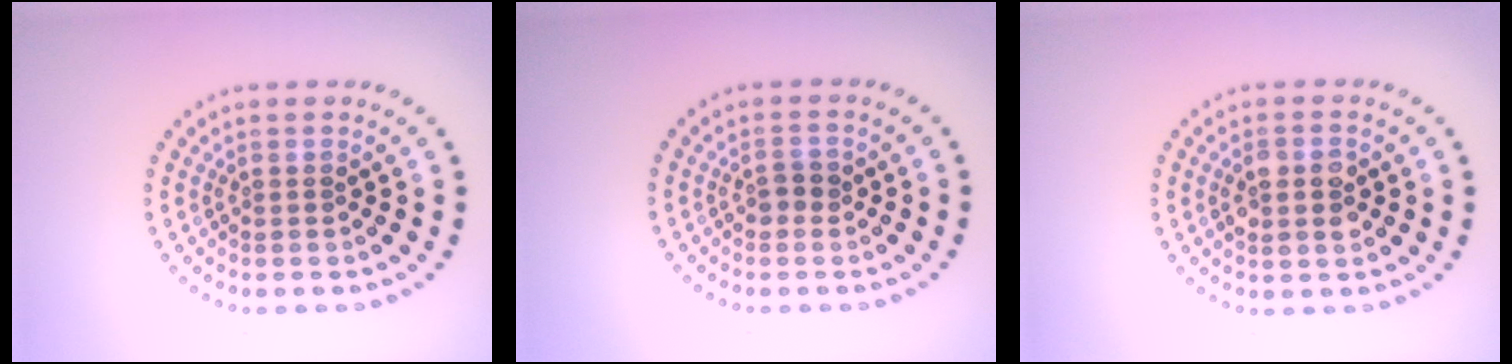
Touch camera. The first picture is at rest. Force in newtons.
{"total": 1.1, "press": 1.1, "slide": 0.3}
{"total": 2.8, "press": 2.8, "slide": 0.3}